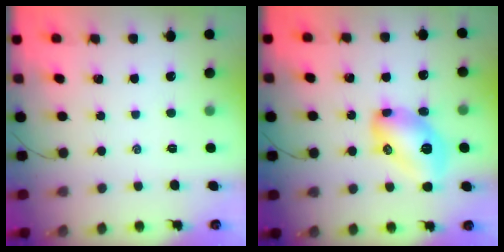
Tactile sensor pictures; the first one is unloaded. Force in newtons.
{"total": 12.7, "press": 12.7, "slide": 0.8}